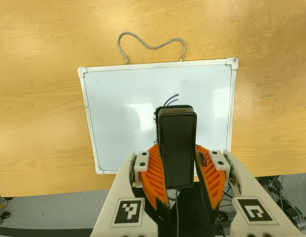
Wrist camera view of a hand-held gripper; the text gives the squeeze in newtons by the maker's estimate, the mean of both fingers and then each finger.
{"total": 7.2, "left": 6.0, "right": 8.4}